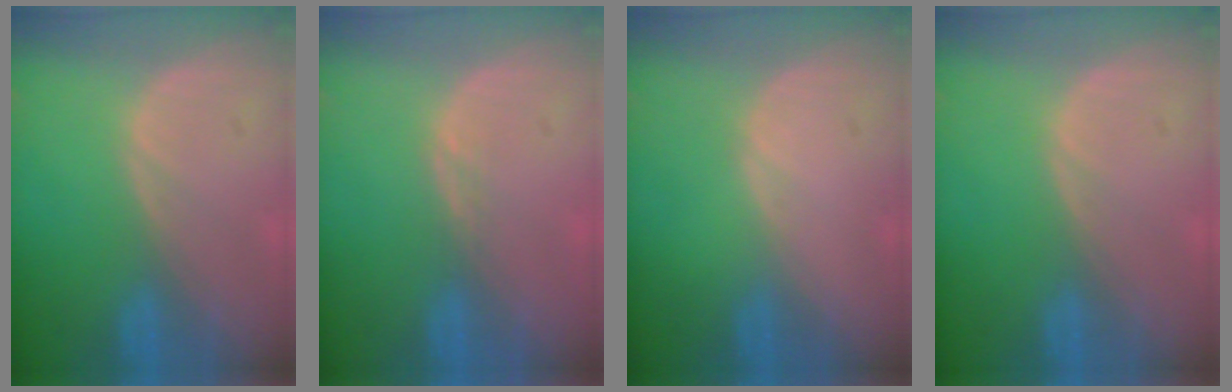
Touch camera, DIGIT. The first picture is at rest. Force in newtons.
{"total": 1.0, "press": 0.8, "slide": 0.7}
{"total": 0.0}
{"total": 0.0}